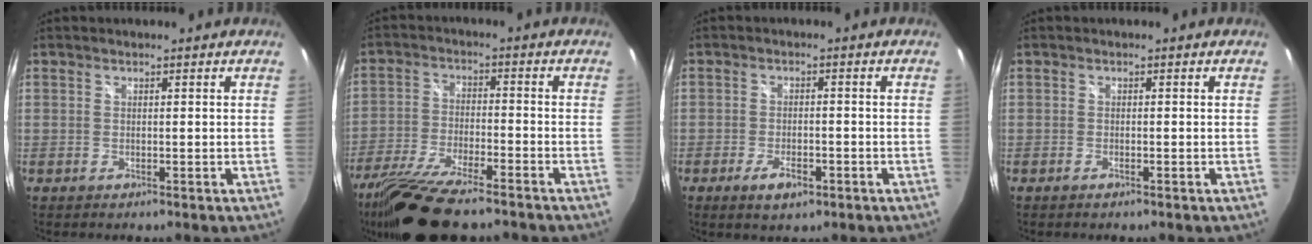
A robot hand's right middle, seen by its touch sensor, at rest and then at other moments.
{"total": 15.3, "force": [-12.2, 2.9, 8.7], "torque": [-0.189, -0.040, -0.222]}
{"total": 4.4, "force": [-2.4, 1.8, 3.3], "torque": [-0.073, -0.007, -0.040]}
{"total": 0.7, "force": [-0.5, 0.2, 0.4], "torque": [-0.008, -0.001, -0.011]}